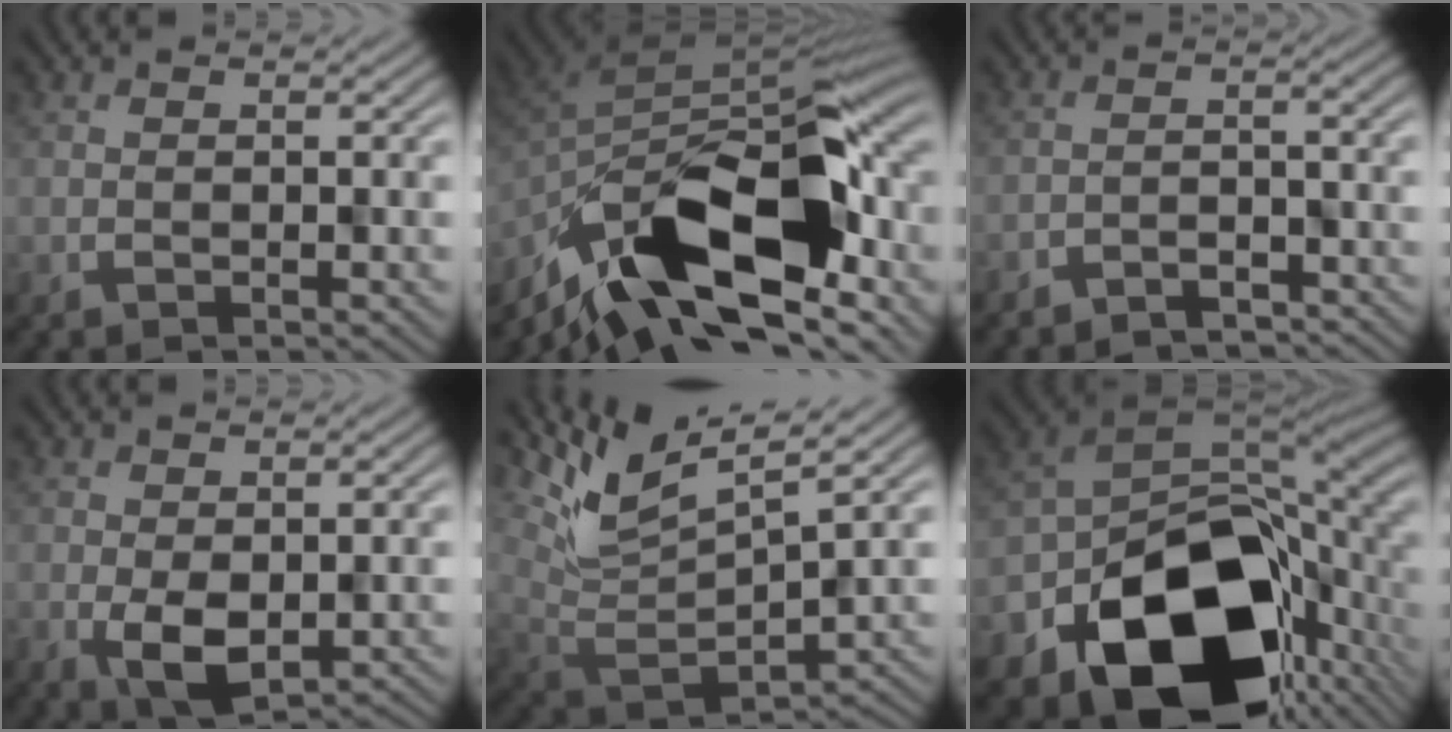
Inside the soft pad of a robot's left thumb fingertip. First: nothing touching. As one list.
[{"total": 14.3, "force": [-7.6, 7.5, 9.6], "torque": [-0.175, -0.026, -0.132]}, {"total": 4.3, "force": [-4.0, 0.8, 1.2], "torque": [-0.022, -0.005, -0.060]}, {"total": 5.2, "force": [-1.1, 3.2, 3.9], "torque": [-0.079, -0.022, -0.007]}, {"total": 8.8, "force": [6.7, 2.5, 5.1], "torque": [-0.120, -0.011, 0.141]}, {"total": 17.3, "force": [-6.7, 12.1, 10.3], "torque": [-0.183, -0.065, -0.090]}]